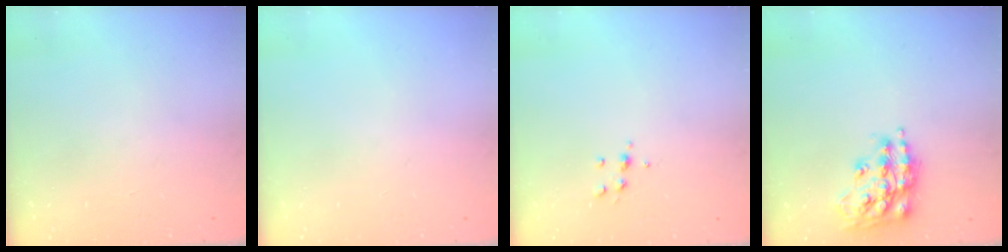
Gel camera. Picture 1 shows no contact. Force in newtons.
{"total": 0.0}
{"total": 5.4, "press": 5.4, "slide": 0.5}
{"total": 14.8, "press": 14.7, "slide": 1.5}